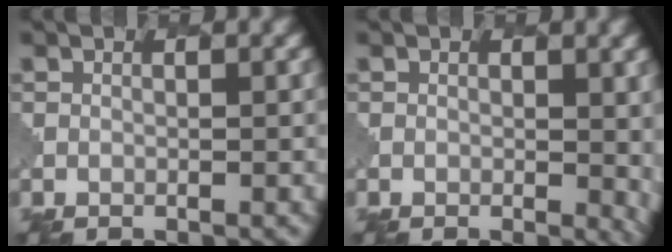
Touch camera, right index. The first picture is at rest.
{"total": 2.4, "force": [0.4, 1.5, 1.9], "torque": [-0.020, -0.006, 0.001]}